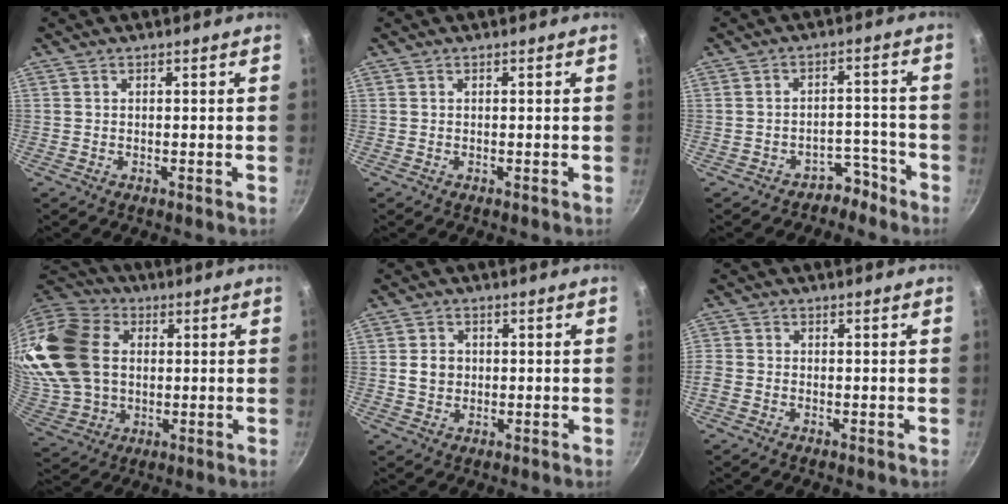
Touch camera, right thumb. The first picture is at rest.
{"total": 0.0}
{"total": 4.9, "force": [-3.8, 2.9, 1.1], "torque": [0.024, 0.055, -0.045]}
{"total": 22.6, "force": [3.7, 17.3, 14.0], "torque": [-0.291, 0.018, 0.077]}
{"total": 3.7, "force": [0.1, 3.2, 1.8], "torque": [-0.018, 0.005, 0.002]}
{"total": 2.5, "force": [-1.3, 1.8, 1.2], "torque": [-0.029, 0.003, -0.032]}